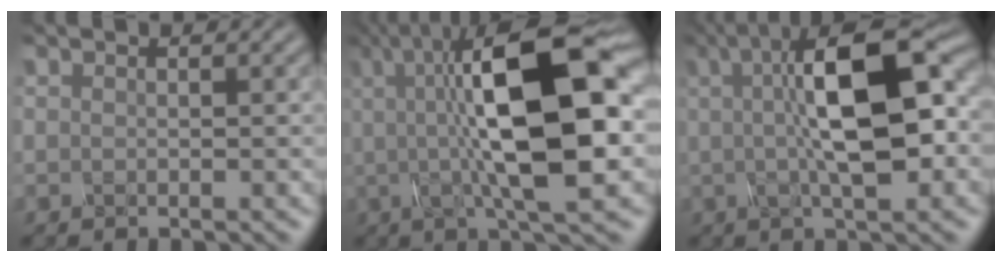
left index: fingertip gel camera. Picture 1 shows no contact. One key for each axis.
{"total": 14.1, "fx": 1.9, "fy": 4.2, "fz": 13.3, "tx": -0.203, "ty": 0.013, "tz": 0.022}
{"total": 11.3, "fx": 1.8, "fy": 3.3, "fz": 10.7, "tx": -0.161, "ty": 0.017, "tz": 0.023}